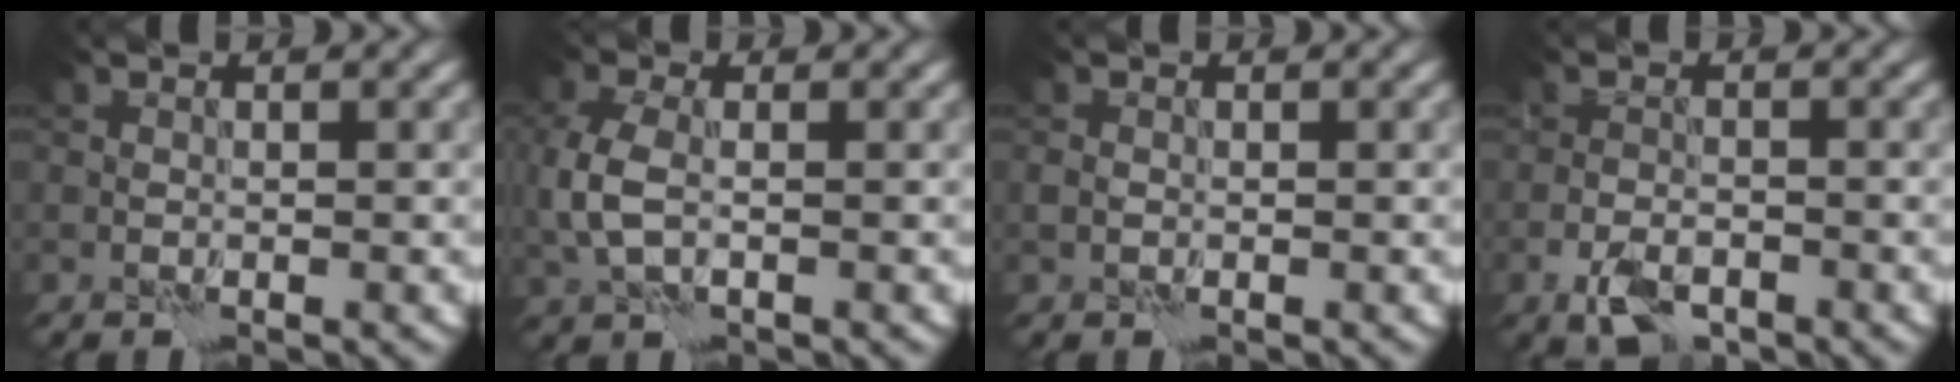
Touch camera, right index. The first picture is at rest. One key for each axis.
{"total": 3.5, "fx": 0.0, "fy": 2.1, "fz": 2.8, "tx": -0.079, "ty": 0.003, "tz": -0.003}
{"total": 1.0, "fx": 0.0, "fy": 0.9, "fz": 0.6, "tx": -0.014, "ty": -0.001, "tz": 0.000}
{"total": 3.5, "fx": -2.1, "fy": 1.7, "fz": 2.2, "tx": -0.042, "ty": -0.004, "tz": -0.044}